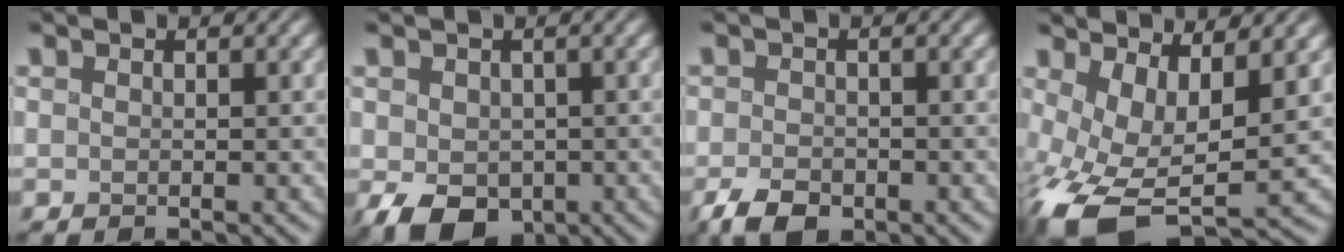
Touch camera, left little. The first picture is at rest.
{"total": 5.2, "force": [-2.1, 3.7, 3.0], "torque": [-0.057, -0.008, -0.041]}
{"total": 3.4, "force": [-1.9, 2.1, 2.0], "torque": [-0.034, -0.007, -0.039]}
{"total": 10.8, "force": [-1.4, 6.1, 8.9], "torque": [-0.191, -0.042, -0.010]}